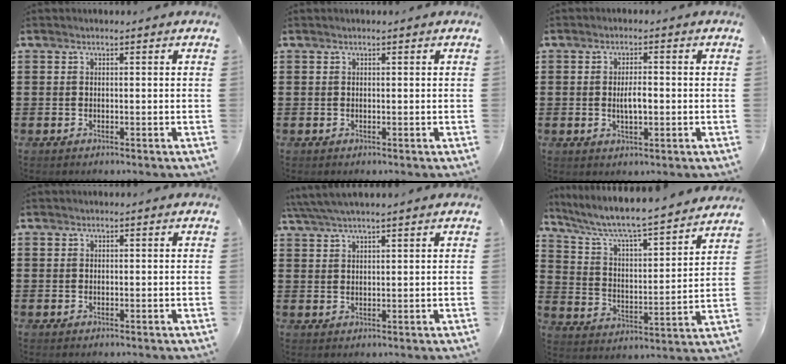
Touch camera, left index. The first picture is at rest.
{"total": 0.0}
{"total": 3.2, "force": [-0.2, 1.1, 2.9], "torque": [-0.055, 0.002, -0.006]}
{"total": 0.5, "force": [0.2, 0.5, 0.2], "torque": [-0.005, 0.004, 0.004]}
{"total": 3.6, "force": [3.1, -0.1, 1.8], "torque": [-0.043, -0.004, 0.059]}
{"total": 5.9, "force": [5.4, 0.2, 2.6], "torque": [-0.075, -0.048, 0.082]}